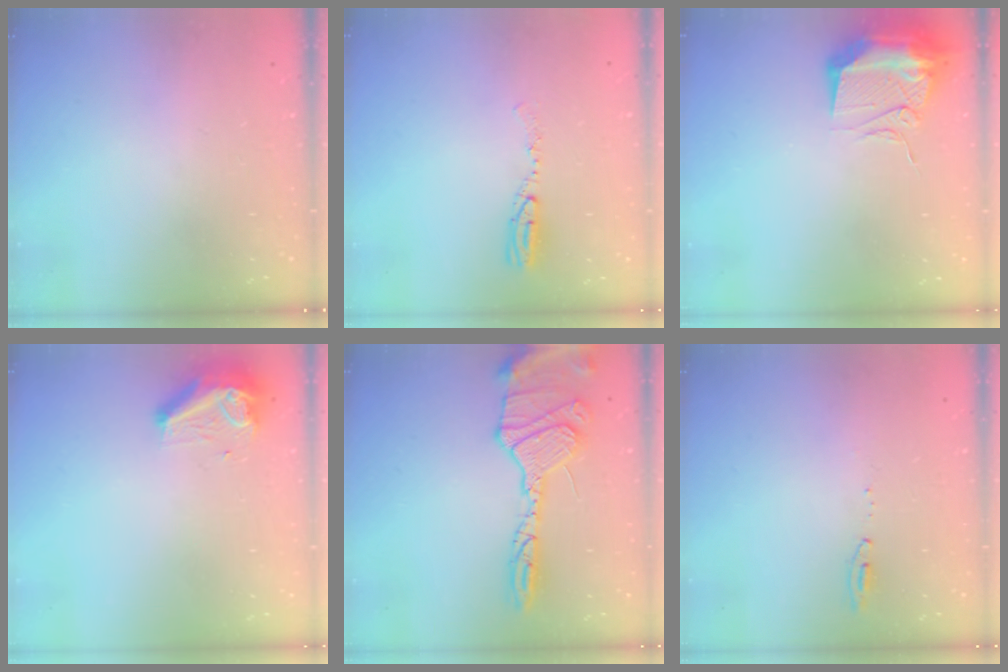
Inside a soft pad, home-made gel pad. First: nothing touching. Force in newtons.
{"total": 6.3, "press": 6.0, "slide": 1.7}
{"total": 12.6, "press": 12.5, "slide": 1.2}
{"total": 9.6, "press": 9.5, "slide": 0.6}
{"total": 17.9, "press": 17.7, "slide": 2.5}
{"total": 6.0, "press": 5.8, "slide": 1.5}